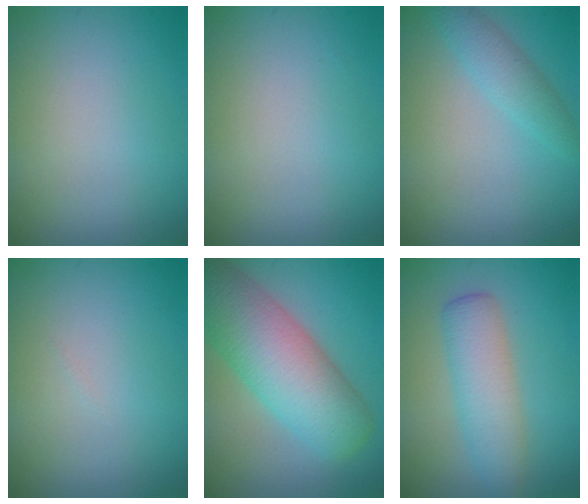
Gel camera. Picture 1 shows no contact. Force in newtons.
{"total": 0.0}
{"total": 2.3, "press": 2.3, "slide": 0.2}
{"total": 0.0}
{"total": 9.5, "press": 9.5, "slide": 0.5}
{"total": 4.2, "press": 4.2, "slide": 0.1}